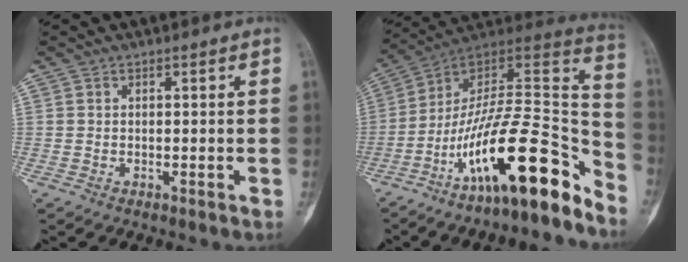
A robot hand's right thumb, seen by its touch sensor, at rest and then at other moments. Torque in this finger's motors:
{"motor_torque": [0.22, 0.55, 1.73, -1.04, 0.26]}